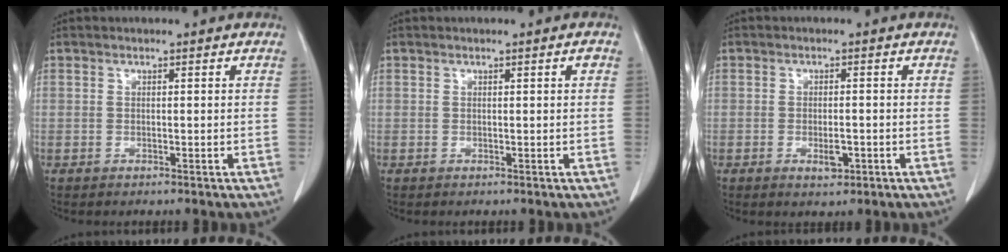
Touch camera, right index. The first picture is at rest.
{"total": 0.6, "force": [0.2, 0.0, 0.5], "torque": [-0.009, 0.001, 0.004]}
{"total": 2.6, "force": [-1.0, 1.1, 2.1], "torque": [-0.035, 0.000, -0.009]}